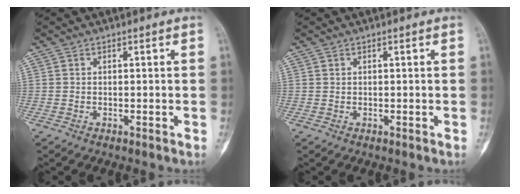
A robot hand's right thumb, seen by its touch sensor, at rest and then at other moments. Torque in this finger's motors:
{"motor_torque": [-0.88, 0.04, -0.16, -0.19, -0.03]}